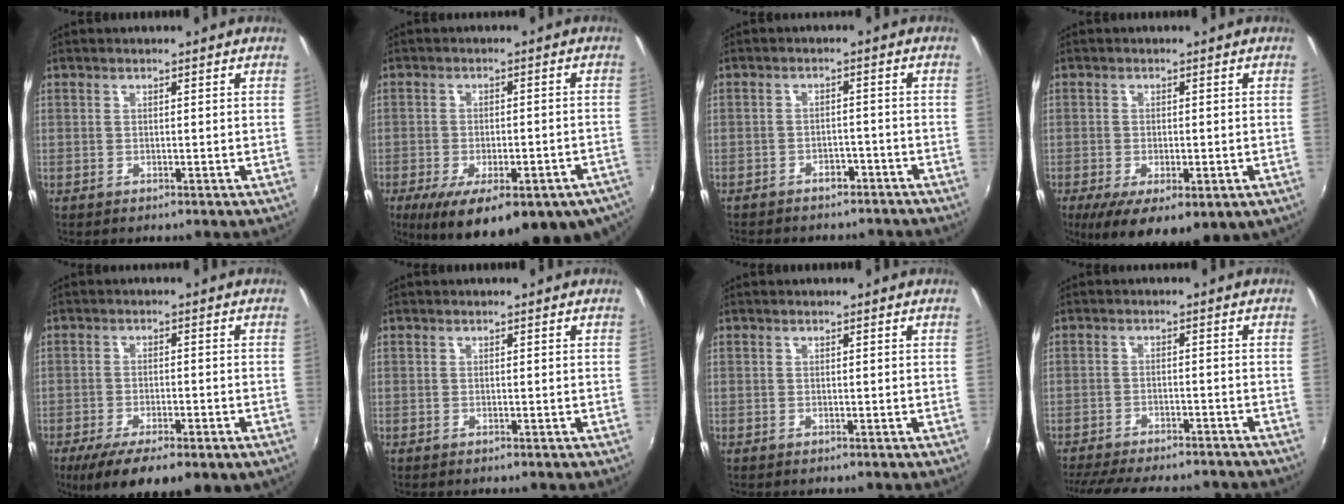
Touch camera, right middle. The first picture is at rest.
{"total": 22.0, "force": [-14.4, 7.8, 14.7], "torque": [-0.243, -0.051, -0.183]}
{"total": 9.0, "force": [-7.7, 3.7, 2.8], "torque": [-0.074, 0.000, -0.099]}
{"total": 11.3, "force": [-5.2, 4.7, 8.9], "torque": [-0.162, -0.044, -0.072]}
{"total": 13.3, "force": [-8.1, 4.5, 9.5], "torque": [-0.186, -0.046, -0.118]}
{"total": 0.0}
{"total": 0.0}
{"total": 17.2, "force": [-14.8, 4.4, 7.5], "torque": [-0.160, -0.024, -0.209]}